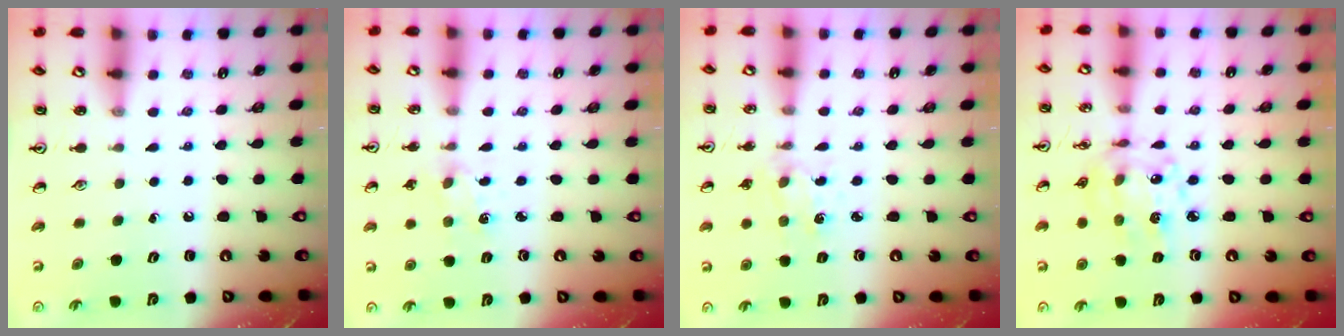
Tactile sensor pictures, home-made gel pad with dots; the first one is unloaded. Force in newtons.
{"total": 2.5, "press": 2.4, "slide": 0.4}
{"total": 1.4, "press": 1.4, "slide": 0.3}
{"total": 11.4, "press": 11.0, "slide": 3.0}